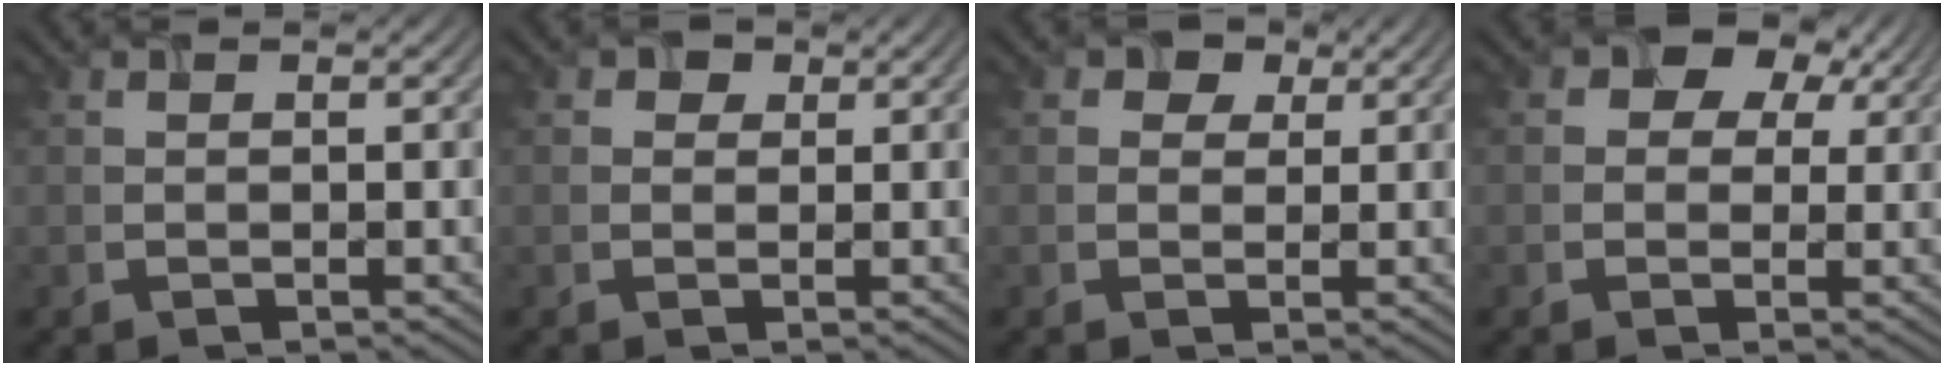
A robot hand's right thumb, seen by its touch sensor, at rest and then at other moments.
{"total": 1.4, "force": [0.5, 1.3, -0.2], "torque": [0.002, -0.002, 0.013]}
{"total": 2.4, "force": [1.0, 2.2, 0.3], "torque": [-0.009, -0.003, 0.019]}
{"total": 6.5, "force": [3.0, 5.0, 2.8], "torque": [-0.060, 0.002, 0.040]}